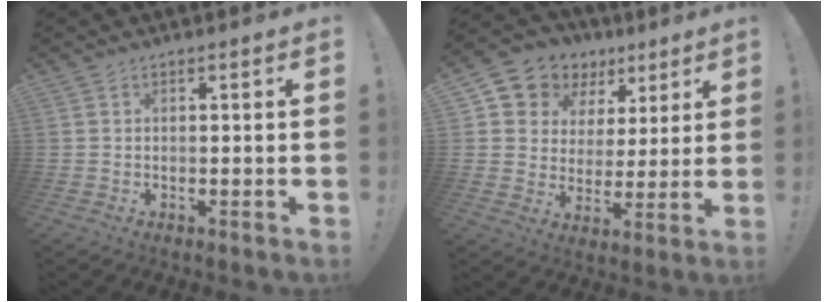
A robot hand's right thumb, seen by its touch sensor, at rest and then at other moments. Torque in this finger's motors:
{"motor_torque": [0.08, 0.40, 0.22, -0.09, 0.17]}